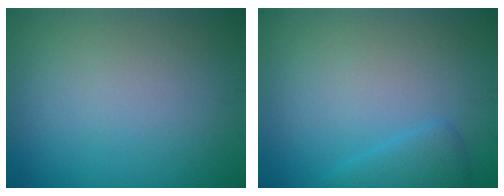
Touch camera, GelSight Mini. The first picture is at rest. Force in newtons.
{"total": 2.2, "press": 2.1, "slide": 0.2}